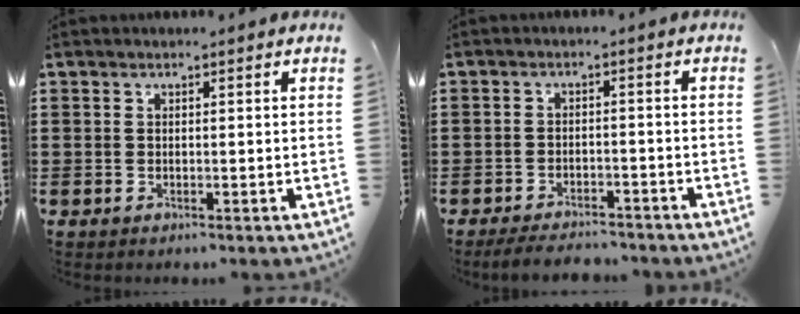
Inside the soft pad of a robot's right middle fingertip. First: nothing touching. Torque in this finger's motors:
{"motor_torque": [1.11, -0.22, 0.08, 0.11]}